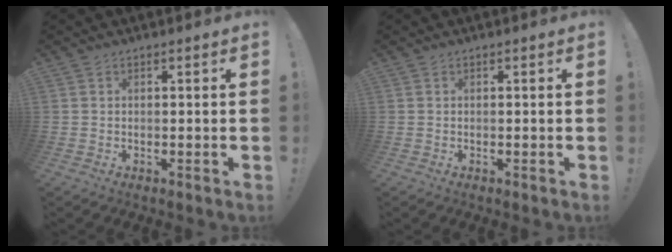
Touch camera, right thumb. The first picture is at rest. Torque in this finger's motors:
{"motor_torque": [-0.01, 0.01, 0.10, -0.02, 0.04]}